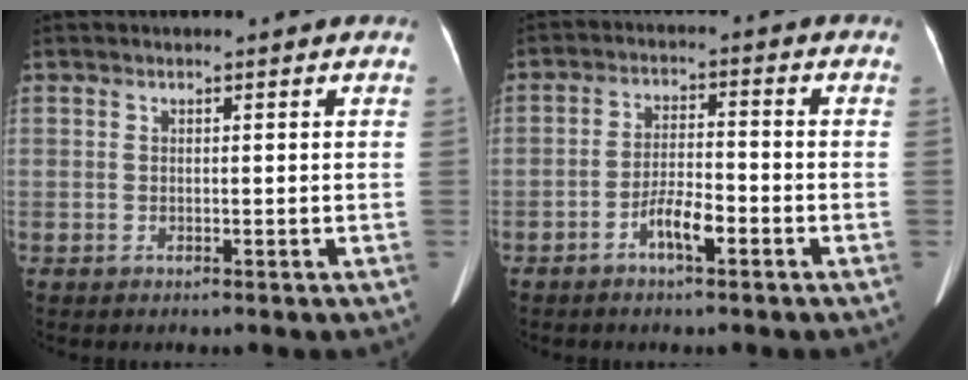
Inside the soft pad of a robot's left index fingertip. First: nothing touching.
{"total": 5.0, "force": [-2.7, 1.2, 4.0], "torque": [-0.078, 0.008, -0.049]}